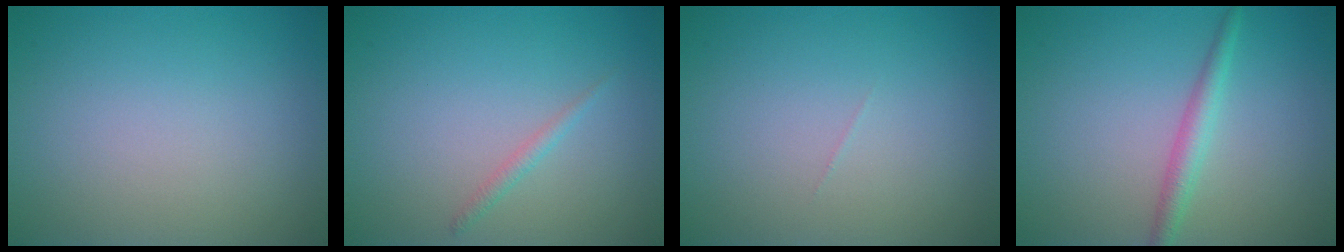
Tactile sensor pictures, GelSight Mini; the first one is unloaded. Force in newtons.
{"total": 0.9, "press": 0.9, "slide": 0.1}
{"total": 0.0}
{"total": 2.1, "press": 2.1, "slide": 0.1}